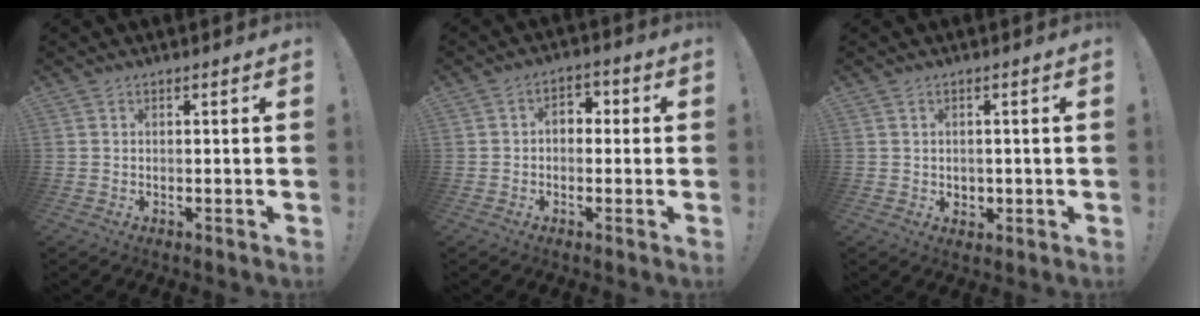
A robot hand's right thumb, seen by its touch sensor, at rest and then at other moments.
{"total": 4.9, "force": [0.3, 3.7, 3.2], "torque": [-0.049, 0.006, 0.004]}
{"total": 2.2, "force": [0.7, 2.0, 0.6], "torque": [-0.007, -0.004, 0.013]}